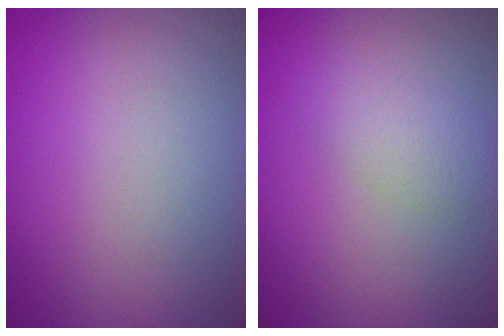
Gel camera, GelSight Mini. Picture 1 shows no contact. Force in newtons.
{"total": 2.3, "press": 2.3, "slide": 0.1}